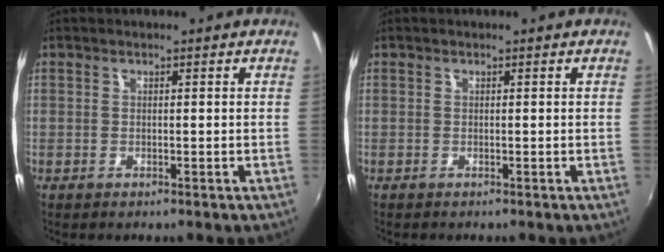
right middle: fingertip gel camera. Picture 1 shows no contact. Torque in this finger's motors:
{"motor_torque": [-0.26, -0.05, -0.05, 0.00]}